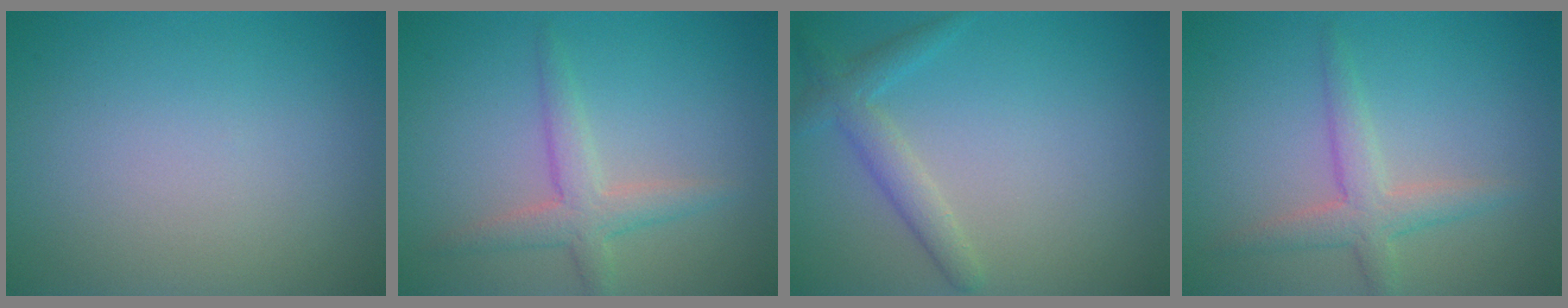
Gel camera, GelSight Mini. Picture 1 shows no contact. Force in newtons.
{"total": 2.9, "press": 2.9, "slide": 0.2}
{"total": 2.5, "press": 2.5, "slide": 0.1}
{"total": 2.9, "press": 2.9, "slide": 0.2}